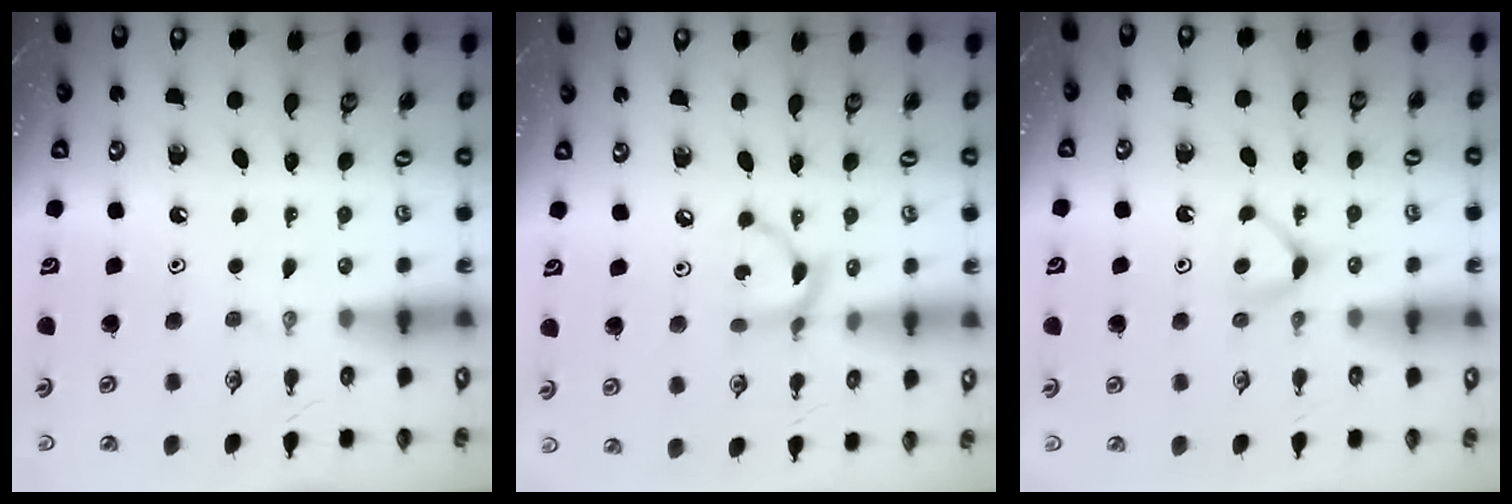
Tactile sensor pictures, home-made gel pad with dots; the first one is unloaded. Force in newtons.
{"total": 6.3, "press": 6.3, "slide": 0.2}
{"total": 4.2, "press": 4.2, "slide": 0.6}